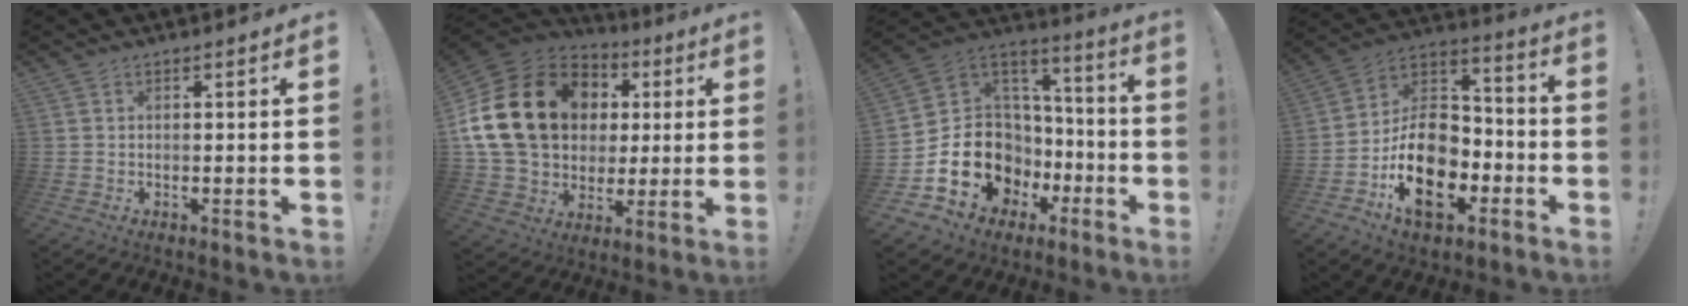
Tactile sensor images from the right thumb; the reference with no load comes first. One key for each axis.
{"total": 24.9, "fx": 5.9, "fy": 18.3, "fz": 15.8, "tx": -0.290, "ty": -0.004, "tz": 0.135}
{"total": 18.2, "fx": -6.4, "fy": 14.4, "fz": 9.1, "tx": -0.164, "ty": 0.027, "tz": -0.075}
{"total": 20.4, "fx": -8.0, "fy": 13.5, "fz": 12.9, "tx": -0.201, "ty": 0.037, "tz": -0.125}